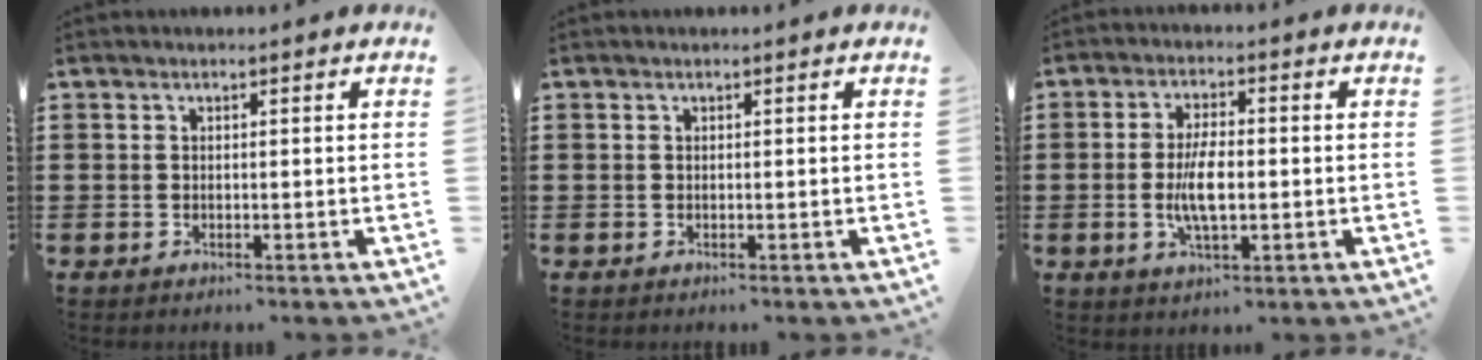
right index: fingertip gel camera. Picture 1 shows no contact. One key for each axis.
{"total": 0.0}
{"total": 6.7, "fx": -0.8, "fy": 2.5, "fz": 6.2, "tx": -0.137, "ty": -0.005, "tz": -0.022}